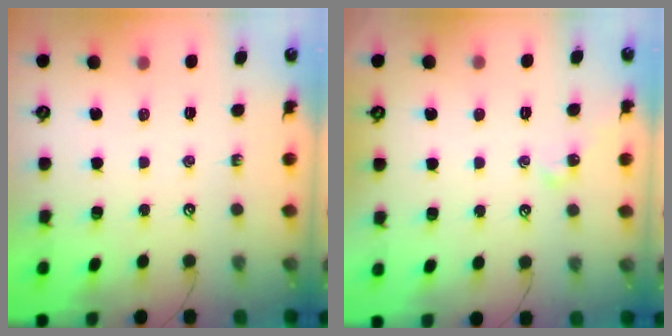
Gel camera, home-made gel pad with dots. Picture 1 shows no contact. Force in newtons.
{"total": 0.0}